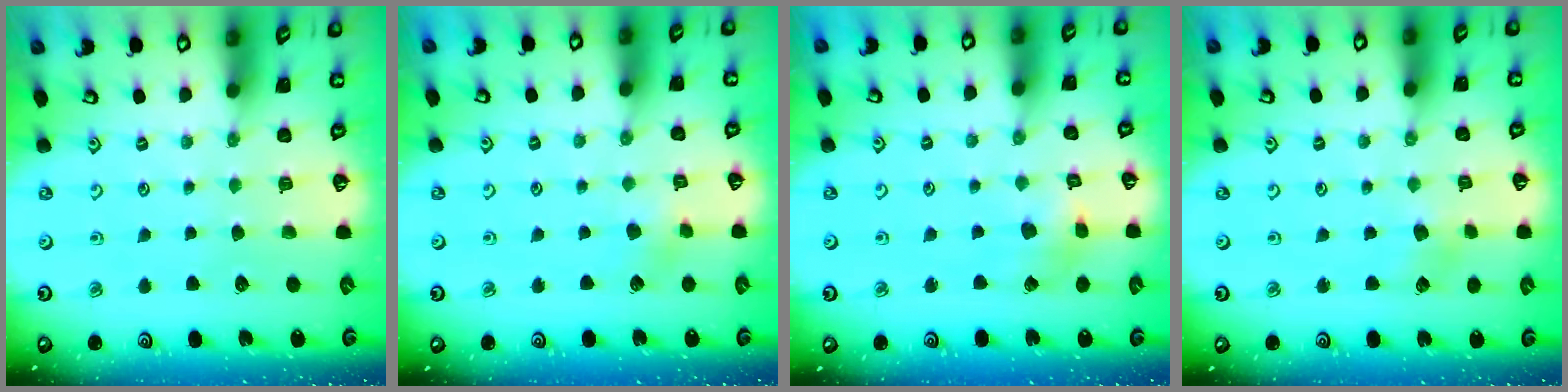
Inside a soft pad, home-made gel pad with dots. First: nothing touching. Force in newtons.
{"total": 4.8, "press": 4.6, "slide": 1.1}
{"total": 4.5, "press": 4.4, "slide": 0.6}
{"total": 4.1, "press": 4.1, "slide": 0.5}